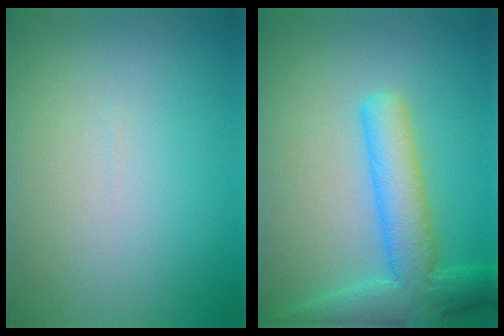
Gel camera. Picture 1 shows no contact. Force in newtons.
{"total": 6.2, "press": 6.2, "slide": 0.3}